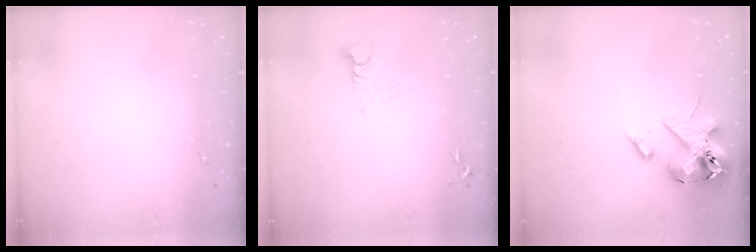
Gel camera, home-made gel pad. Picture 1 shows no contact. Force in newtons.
{"total": 3.5, "press": 3.5, "slide": 0.2}
{"total": 16.9, "press": 16.7, "slide": 2.8}